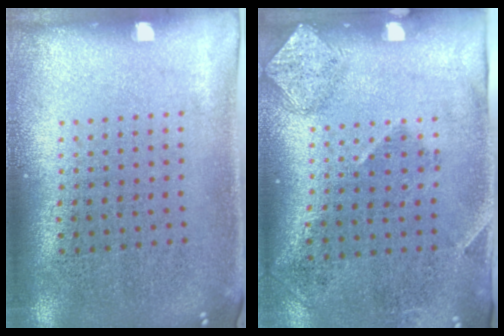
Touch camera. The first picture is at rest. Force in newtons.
{"total": 1.9, "press": 1.2, "slide": 1.4}